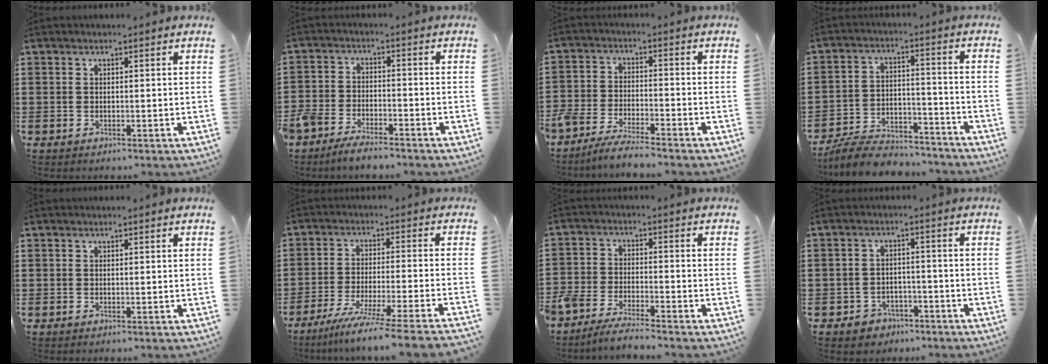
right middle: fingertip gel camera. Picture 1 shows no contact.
{"total": 4.3, "force": [-4.2, 1.0, 0.6], "torque": [-0.029, 0.004, -0.091]}
{"total": 4.9, "force": [-4.8, 0.3, 1.1], "torque": [-0.036, -0.005, -0.099]}
{"total": 7.8, "force": [-7.4, 1.4, 2.0], "torque": [-0.033, 0.019, -0.142]}
{"total": 0.0}
{"total": 7.4, "force": [-6.3, -1.3, 3.6], "torque": [-0.064, -0.022, -0.125]}
{"total": 4.6, "force": [-4.4, 0.5, 1.1], "torque": [-0.036, -0.002, -0.093]}
{"total": 2.9, "force": [-2.6, 1.4, -0.1], "torque": [-0.008, 0.005, -0.055]}